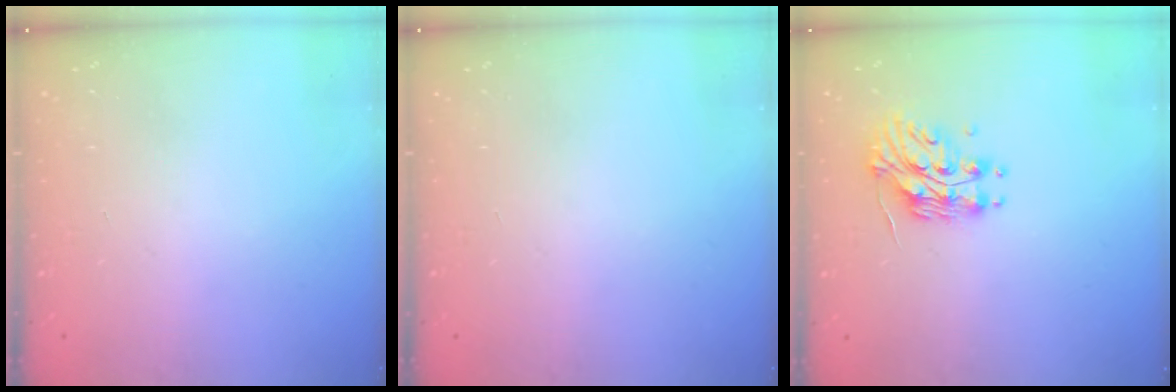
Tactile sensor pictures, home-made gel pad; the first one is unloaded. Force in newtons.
{"total": 0.0}
{"total": 11.8, "press": 11.8, "slide": 0.6}